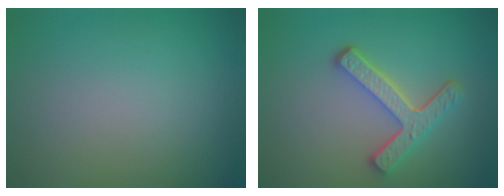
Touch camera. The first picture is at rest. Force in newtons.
{"total": 4.7, "press": 3.4, "slide": 3.2}